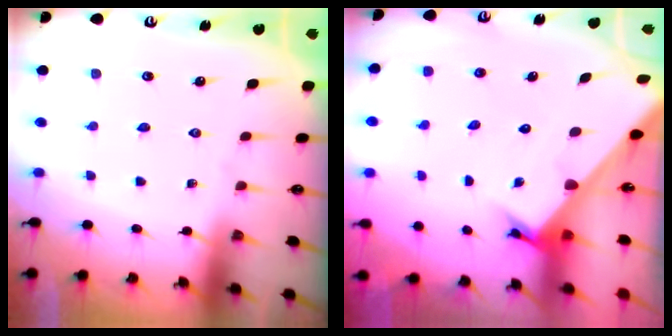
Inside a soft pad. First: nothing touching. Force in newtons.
{"total": 2.6, "press": 2.6, "slide": 0.2}